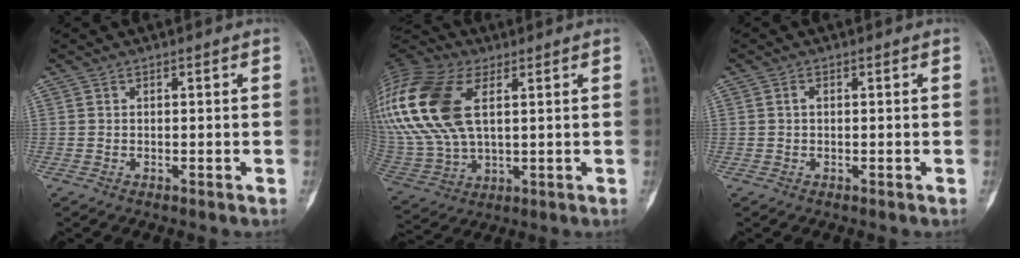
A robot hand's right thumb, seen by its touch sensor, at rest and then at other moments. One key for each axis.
{"total": 26.3, "fx": 7.9, "fy": 14.8, "fz": 20.2, "tx": -0.486, "ty": 0.011, "tz": 0.153}
{"total": 0.7, "fx": 0.0, "fy": 0.4, "fz": 0.5, "tx": -0.007, "ty": 0.001, "tz": -0.002}